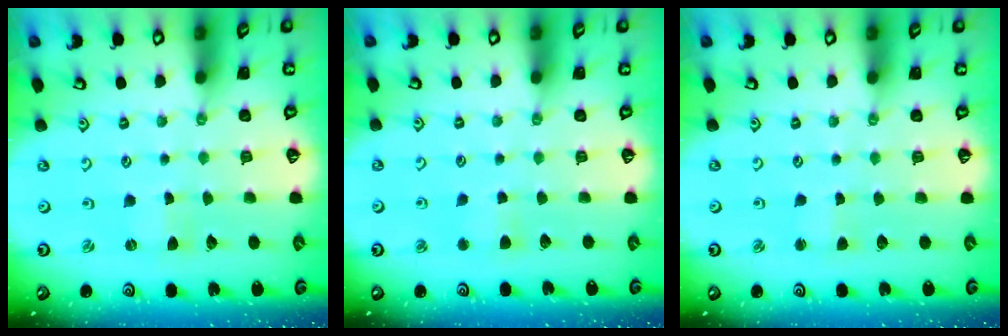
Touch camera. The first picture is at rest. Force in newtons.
{"total": 3.1, "press": 3.1, "slide": 0.4}
{"total": 1.9, "press": 1.8, "slide": 0.4}